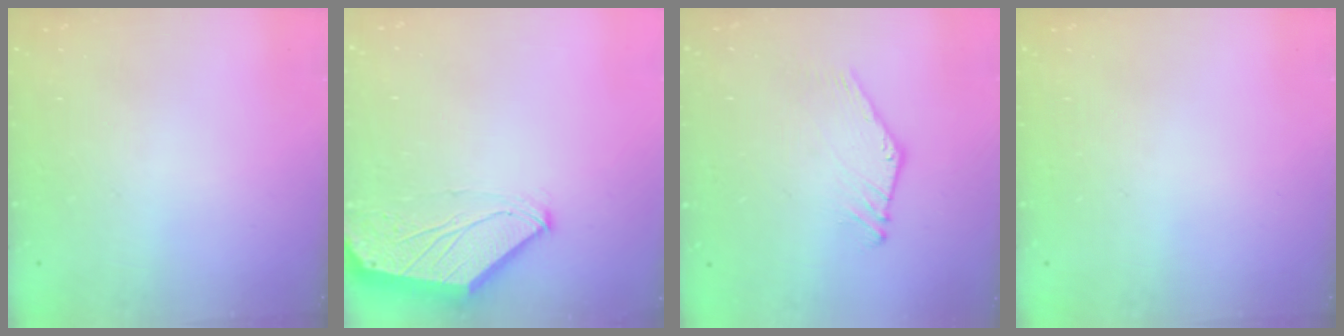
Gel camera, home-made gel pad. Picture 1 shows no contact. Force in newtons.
{"total": 0.0}
{"total": 2.2, "press": 2.2, "slide": 0.1}
{"total": 0.0}